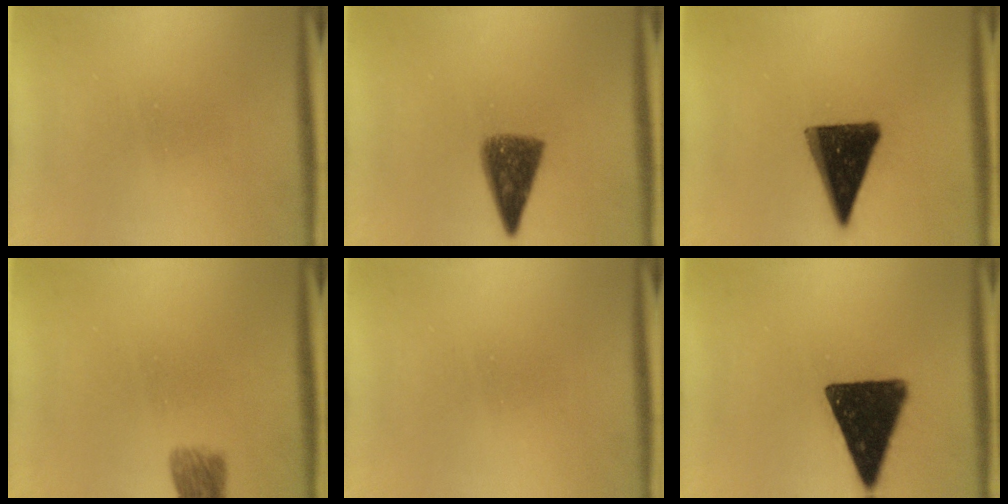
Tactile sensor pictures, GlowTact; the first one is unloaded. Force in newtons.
{"total": 8.0}
{"total": 14.2}
{"total": 4.5}
{"total": 0.0}
{"total": 15.6}